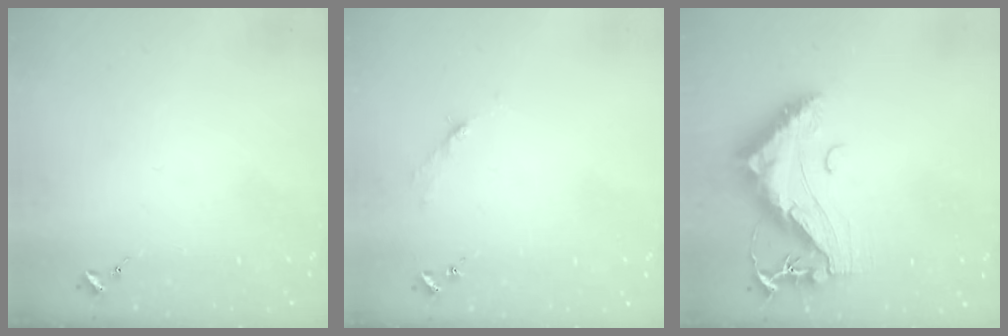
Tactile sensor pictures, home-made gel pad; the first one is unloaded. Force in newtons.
{"total": 2.7, "press": 2.7, "slide": 0.4}
{"total": 14.4, "press": 14.3, "slide": 1.4}